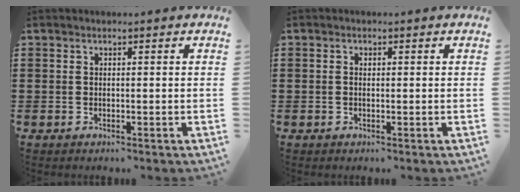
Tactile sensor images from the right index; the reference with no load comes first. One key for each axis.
{"total": 0.7, "fx": 0.0, "fy": 0.3, "fz": 0.6, "tx": -0.013, "ty": -0.001, "tz": 0.000}